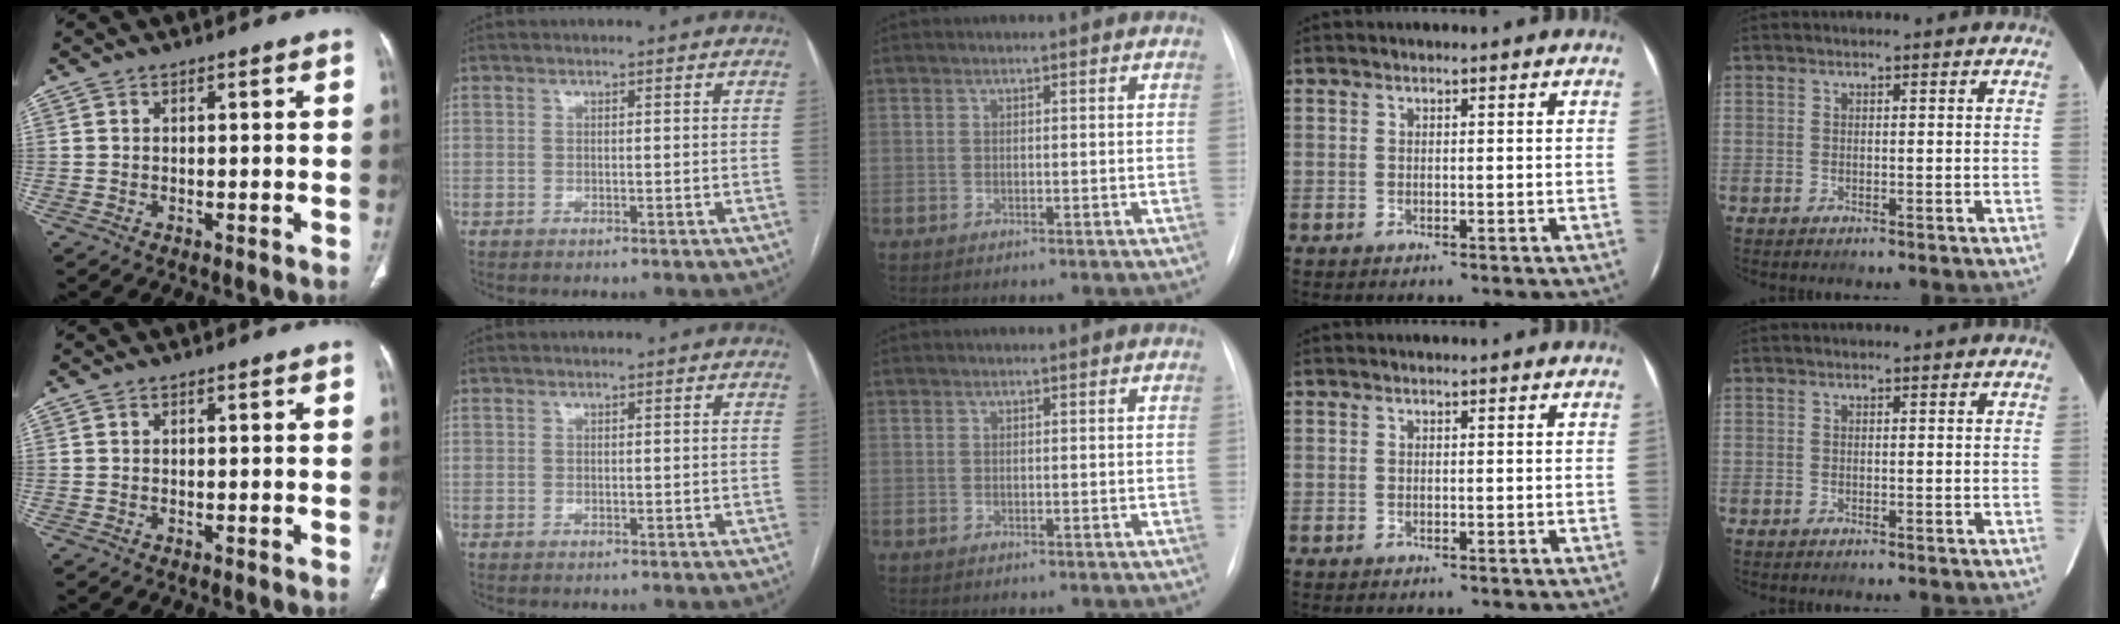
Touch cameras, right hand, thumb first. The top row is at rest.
{}